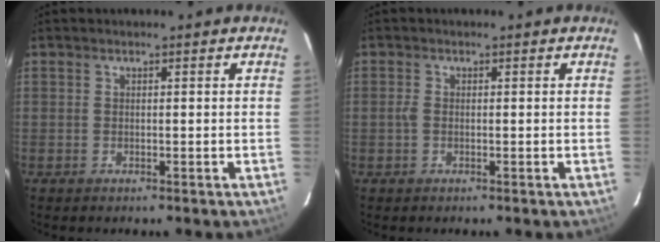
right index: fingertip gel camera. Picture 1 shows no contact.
{"total": 1.0, "force": [-0.3, 0.7, 0.7], "torque": [-0.017, 0.002, -0.007]}